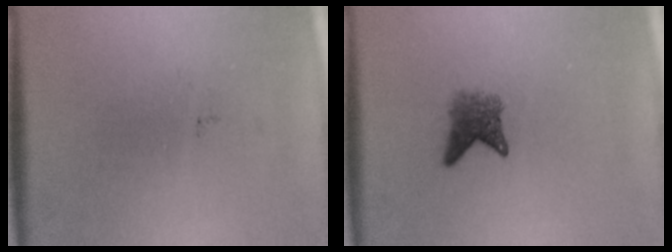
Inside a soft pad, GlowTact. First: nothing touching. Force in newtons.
{"total": 2.8}